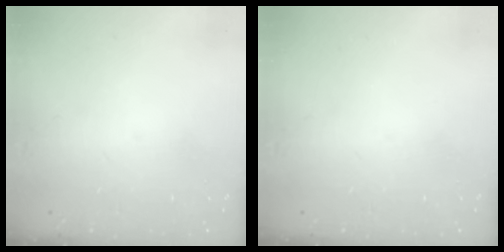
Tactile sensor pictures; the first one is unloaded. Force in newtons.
{"total": 0.0}